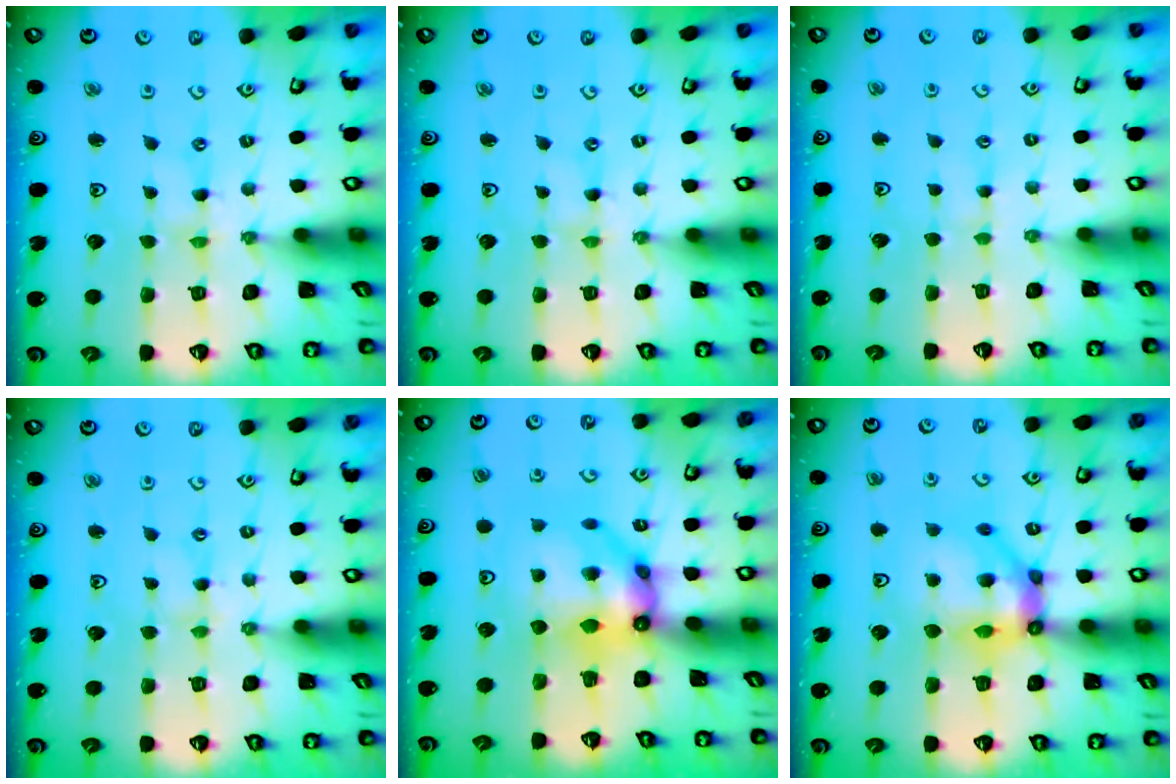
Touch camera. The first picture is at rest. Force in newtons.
{"total": 0.0}
{"total": 2.3, "press": 2.3, "slide": 0.3}
{"total": 1.6, "press": 1.6, "slide": 0.4}
{"total": 10.8, "press": 10.7, "slide": 1.1}
{"total": 11.7, "press": 11.4, "slide": 2.5}